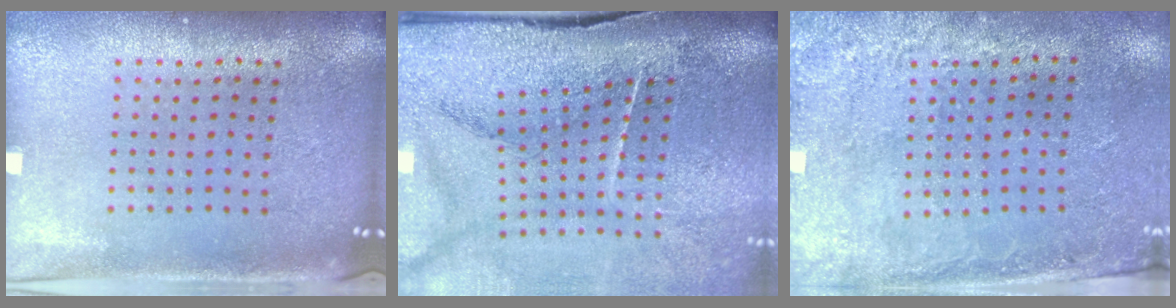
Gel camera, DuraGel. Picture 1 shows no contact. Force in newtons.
{"total": 4.8, "press": 3.8, "slide": 3.0}
{"total": 2.8, "press": 1.9, "slide": 2.1}